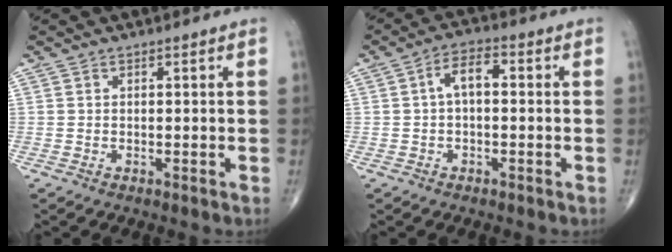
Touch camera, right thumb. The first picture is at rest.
{"total": 4.8, "force": [0.2, 2.4, 4.2], "torque": [-0.068, 0.019, -0.005]}